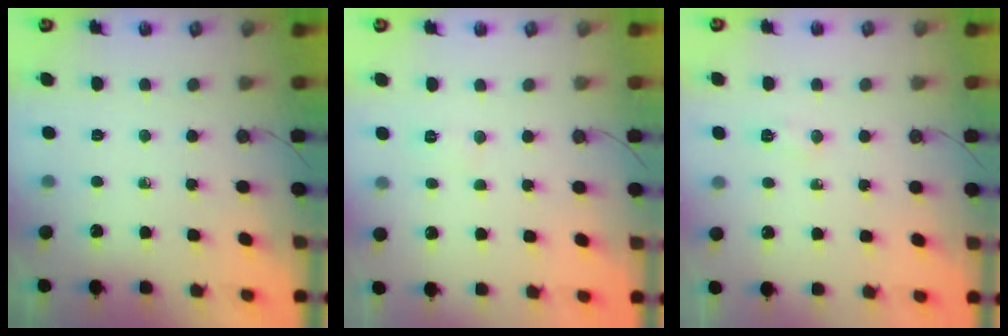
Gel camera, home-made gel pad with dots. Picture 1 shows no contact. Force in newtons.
{"total": 5.4, "press": 5.2, "slide": 1.2}
{"total": 4.6, "press": 4.6, "slide": 0.5}